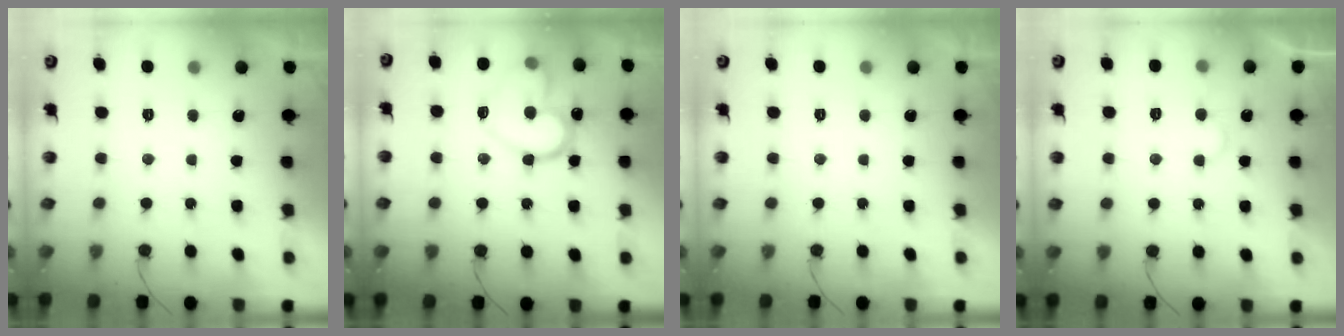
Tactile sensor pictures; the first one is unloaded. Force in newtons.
{"total": 15.2, "press": 15.2, "slide": 0.8}
{"total": 1.7, "press": 1.7, "slide": 0.1}
{"total": 5.2, "press": 5.2, "slide": 0.5}